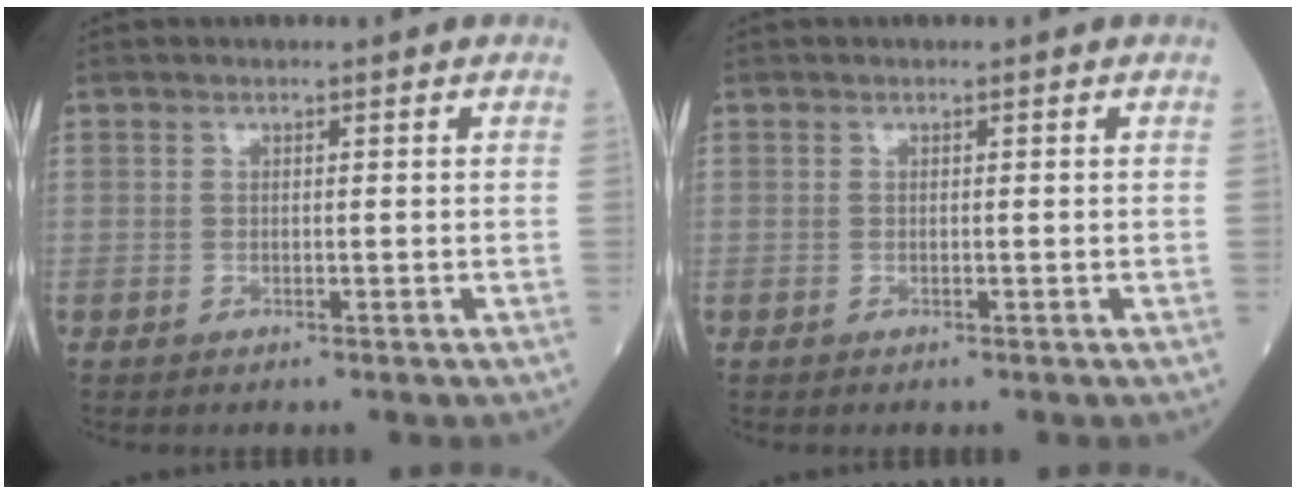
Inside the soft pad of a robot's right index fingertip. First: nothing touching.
{"total": 0.0}